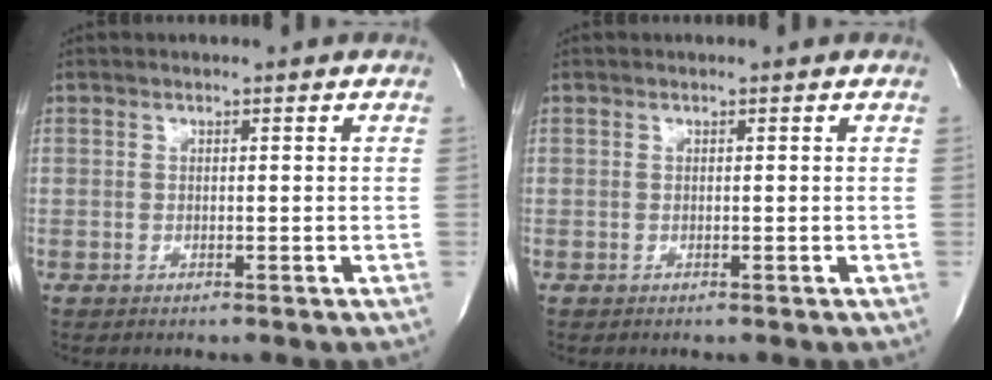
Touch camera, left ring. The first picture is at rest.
{"total": 0.0}